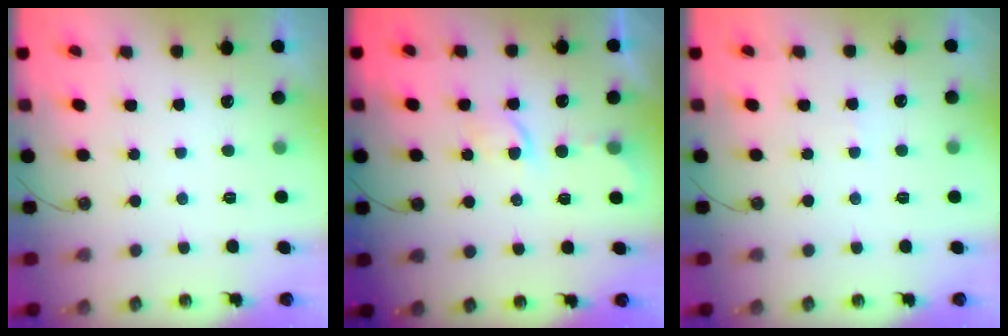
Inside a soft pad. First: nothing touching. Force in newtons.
{"total": 3.0, "press": 3.0, "slide": 0.5}
{"total": 2.8, "press": 2.8, "slide": 0.4}